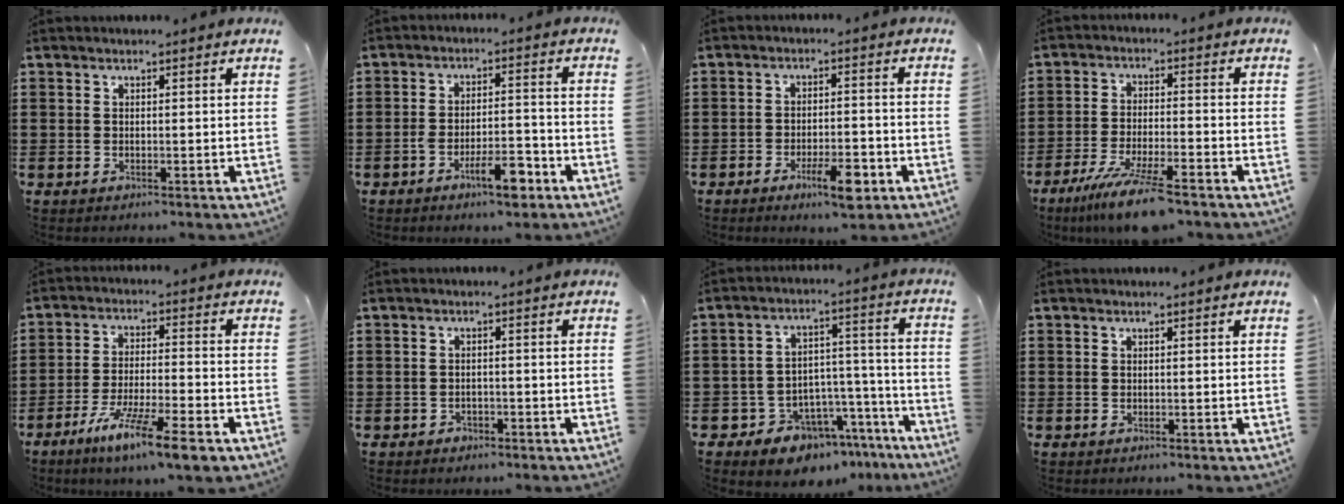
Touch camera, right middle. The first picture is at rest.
{"total": 7.0, "force": [-4.3, 2.2, 5.1], "torque": [-0.091, 0.008, -0.077]}
{"total": 4.7, "force": [-2.9, 1.4, 3.4], "torque": [-0.057, 0.006, -0.053]}
{"total": 9.0, "force": [-6.8, 0.7, 5.8], "torque": [-0.118, -0.011, -0.127]}
{"total": 10.0, "force": [-7.3, 0.9, 6.7], "torque": [-0.129, -0.003, -0.137]}
{"total": 1.1, "force": [-0.9, 0.7, 0.0], "torque": [-0.007, -0.001, -0.021]}
{"total": 8.0, "force": [-7.0, 3.7, 1.3], "torque": [-0.027, 0.030, -0.128]}
{"total": 0.0}